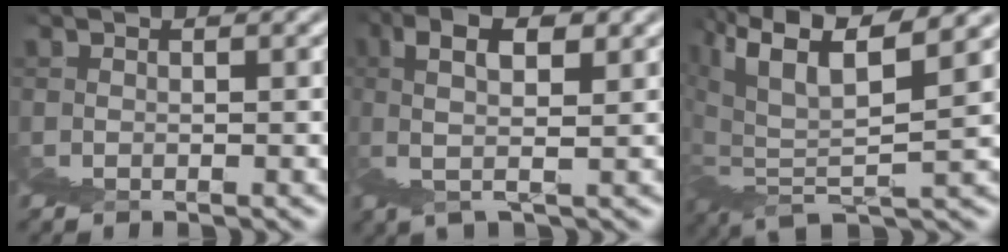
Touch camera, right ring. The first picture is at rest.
{"total": 4.2, "force": [3.7, -2.0, 0.0], "torque": [0.035, 0.040, 0.043]}
{"total": 4.0, "force": [2.6, -0.2, 3.1], "torque": [-0.053, 0.013, 0.042]}